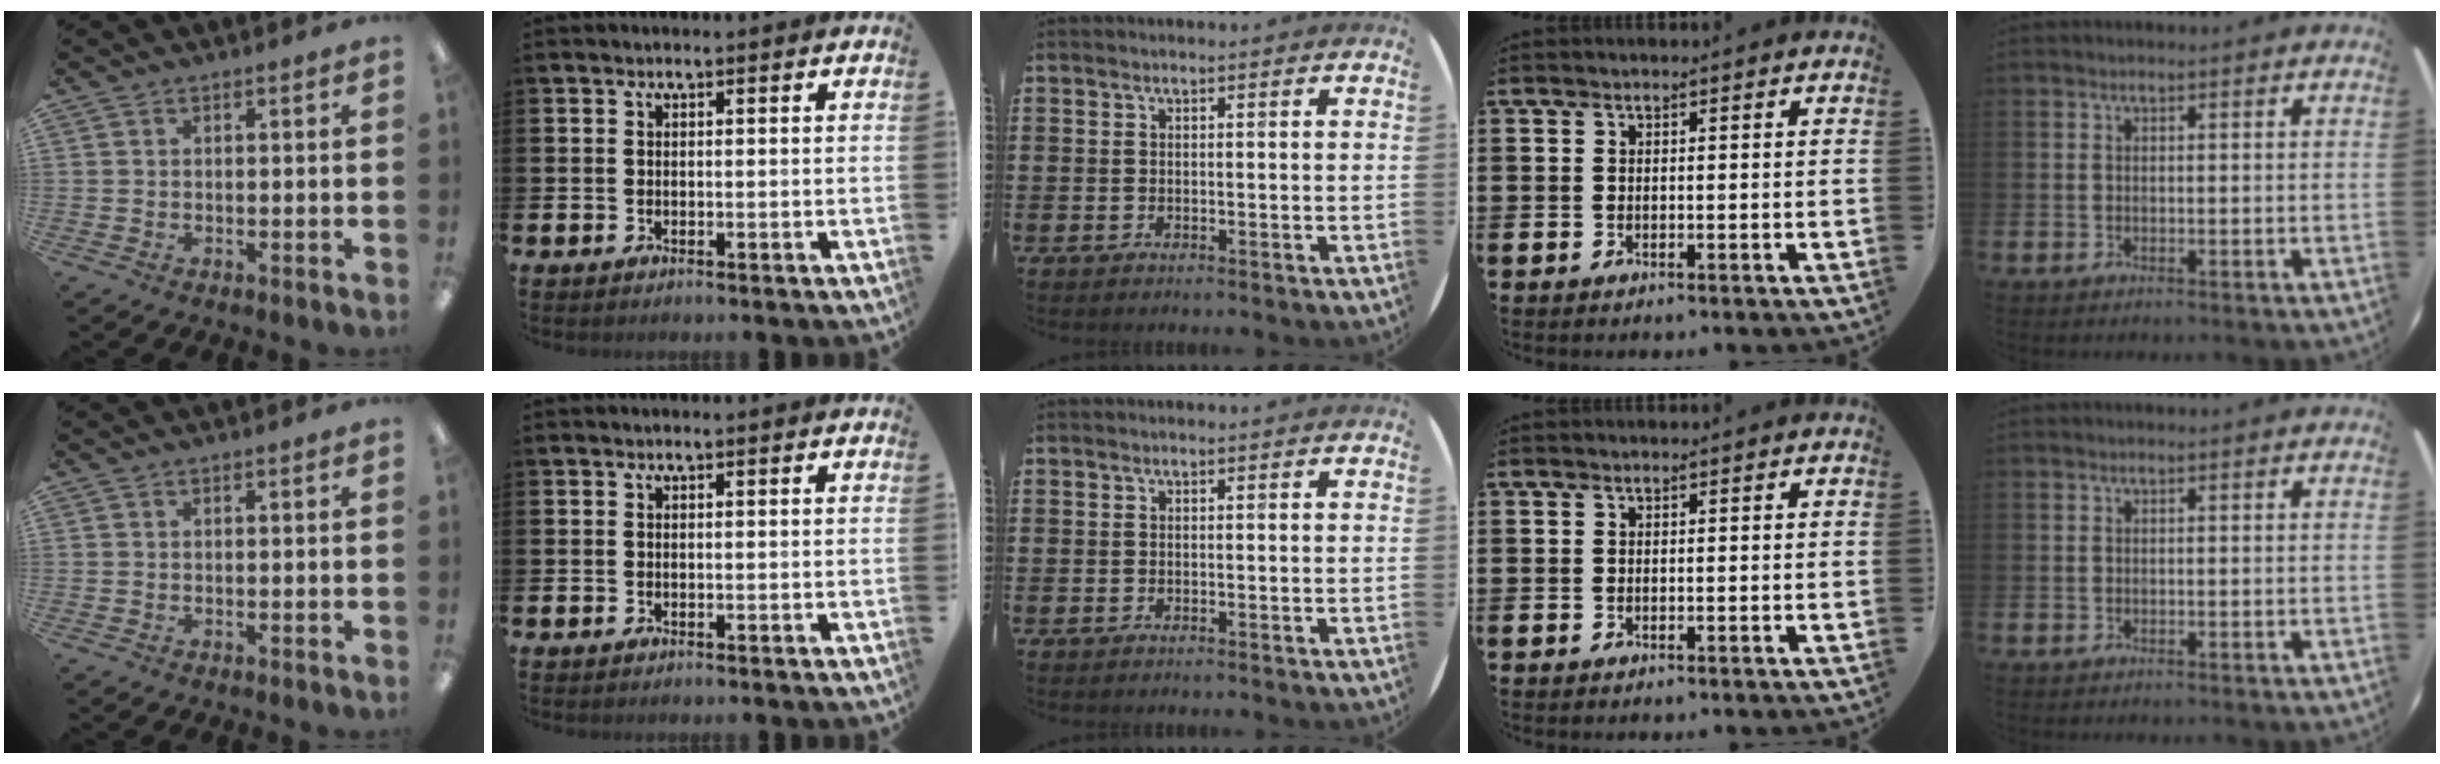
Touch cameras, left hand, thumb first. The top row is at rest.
{}